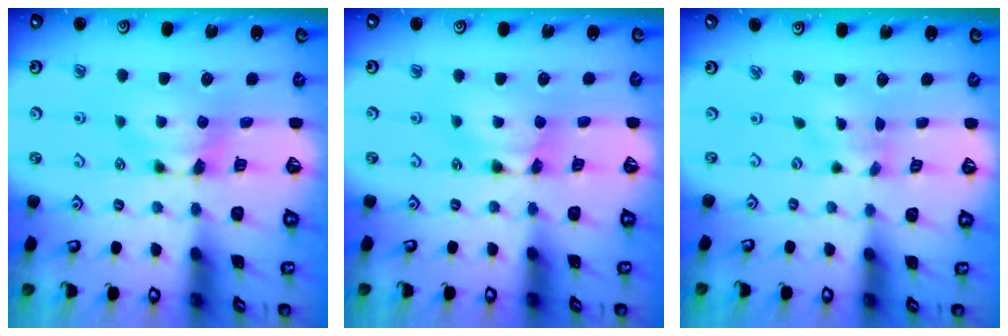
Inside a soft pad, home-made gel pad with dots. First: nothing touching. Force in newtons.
{"total": 1.7, "press": 1.7, "slide": 0.1}
{"total": 2.5, "press": 2.3, "slide": 0.9}